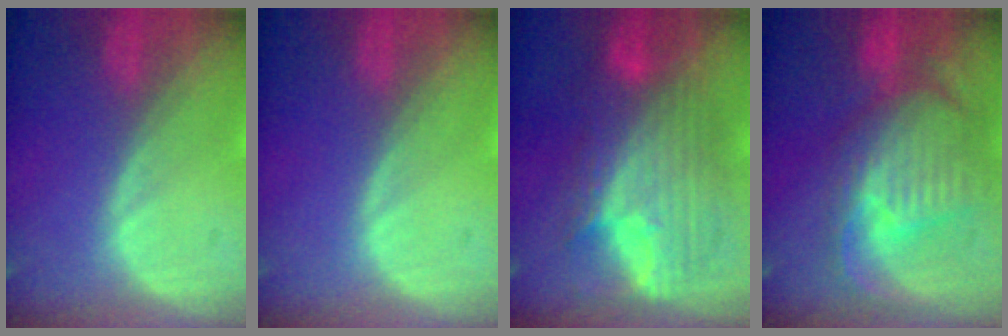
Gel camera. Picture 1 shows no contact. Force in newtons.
{"total": 0.0}
{"total": 10.5, "press": 10.4, "slide": 0.7}
{"total": 11.1, "press": 9.7, "slide": 5.5}